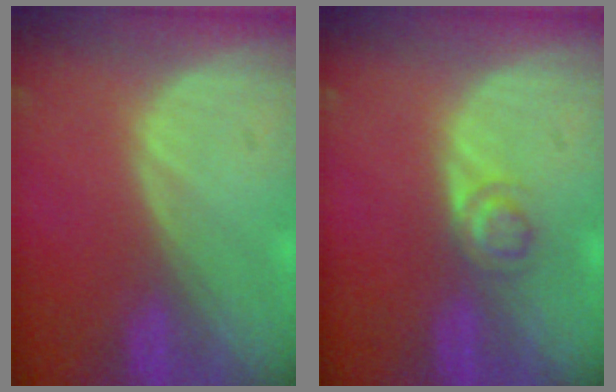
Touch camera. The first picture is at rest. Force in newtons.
{"total": 2.7, "press": 2.7, "slide": 0.2}